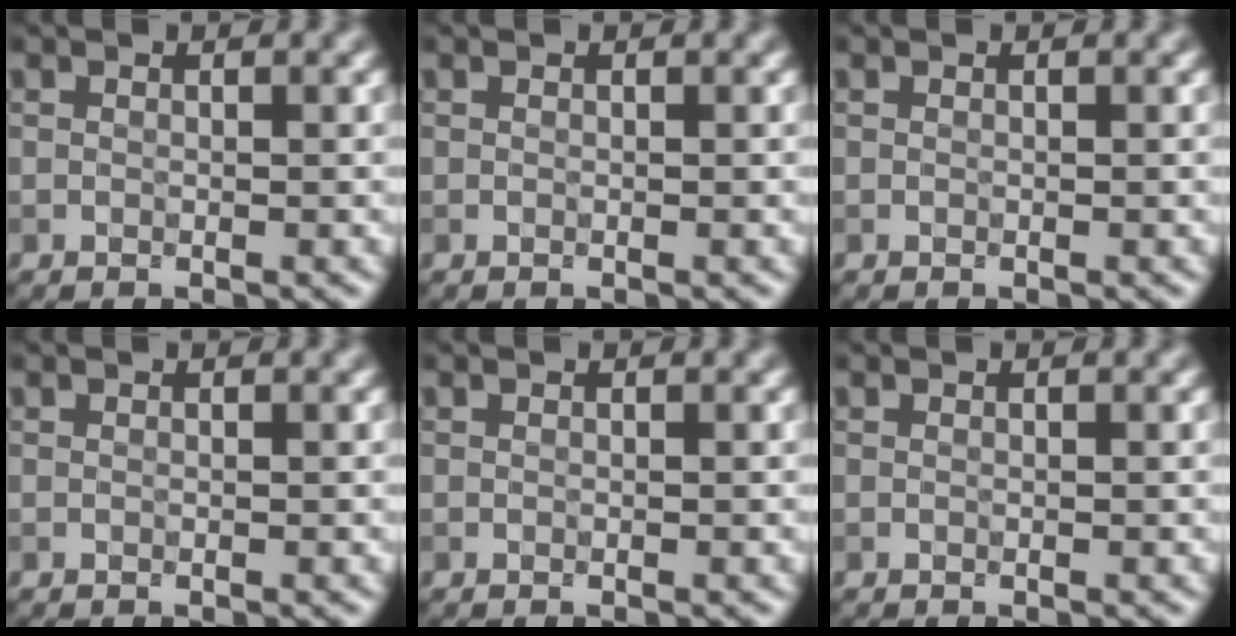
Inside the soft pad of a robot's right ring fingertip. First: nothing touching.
{"total": 0.0}
{"total": 0.0}
{"total": 0.0}
{"total": 0.0}
{"total": 0.0}